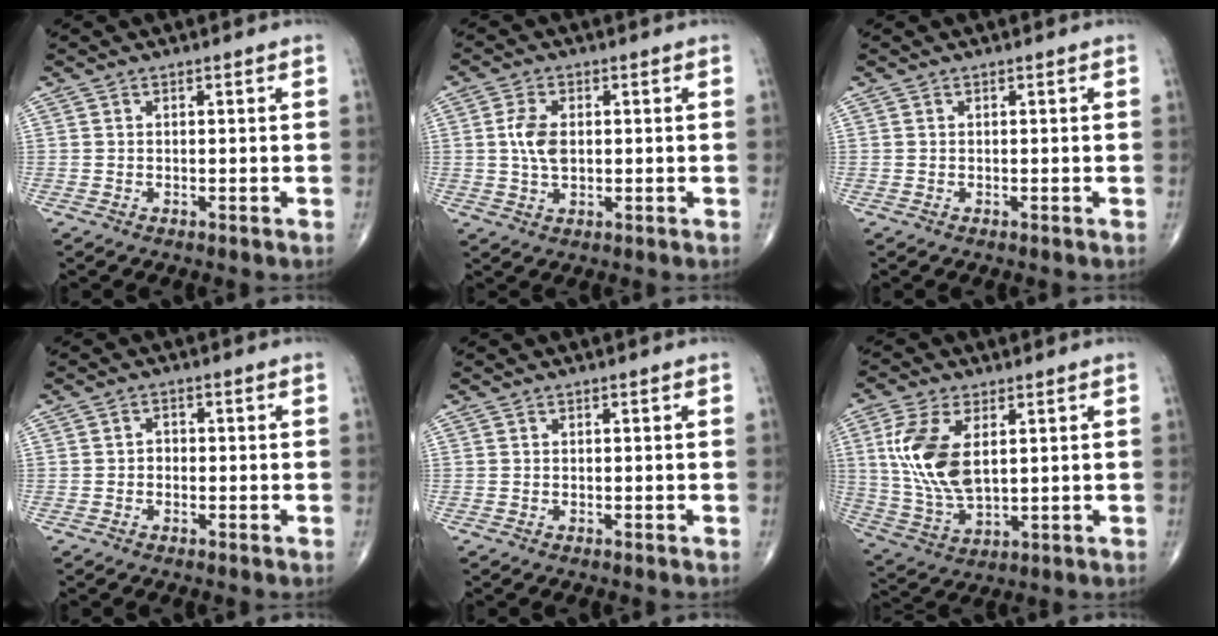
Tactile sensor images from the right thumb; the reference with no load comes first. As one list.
[{"total": 5.3, "force": [0.5, 3.1, 4.3], "torque": [-0.086, 0.001, 0.008]}, {"total": 0.0}, {"total": 1.6, "force": [-0.3, 1.3, 0.9], "torque": [-0.001, 0.009, -0.010]}, {"total": 0.0}, {"total": 12.9, "force": [3.1, 6.6, 10.6], "torque": [-0.221, -0.011, 0.070]}]